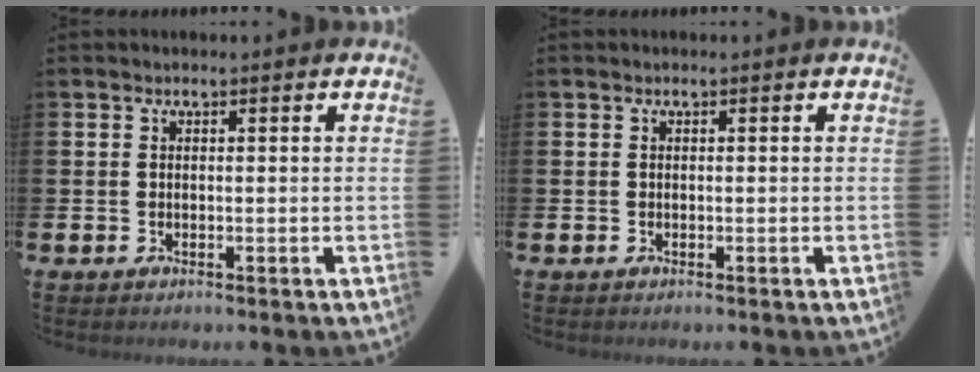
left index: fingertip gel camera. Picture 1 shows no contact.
{"total": 0.0}